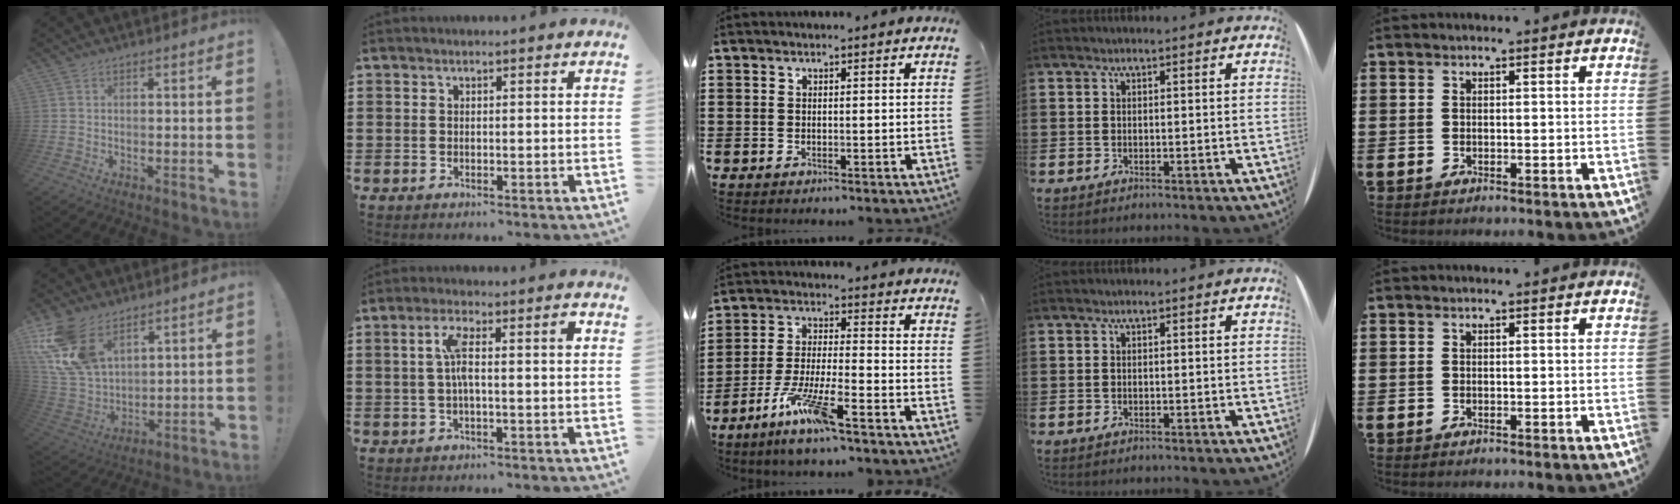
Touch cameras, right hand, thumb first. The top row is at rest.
{"thumb": {"total": 16.7, "force": [9.5, 10.1, 9.3], "torque": [-0.199, -0.051, 0.184]}, "index": {"total": 5.7, "force": [0.3, 1.1, 5.6], "torque": [-0.112, 0.006, -0.003]}, "middle": {"total": 8.2, "force": [-5.6, 0.6, 5.9], "torque": [-0.118, -0.006, -0.105]}}